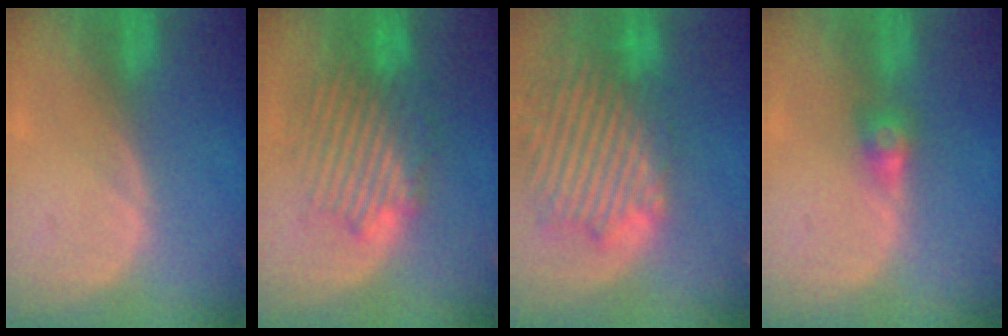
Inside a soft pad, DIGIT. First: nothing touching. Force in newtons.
{"total": 8.9, "press": 8.7, "slide": 1.5}
{"total": 14.6, "press": 12.4, "slide": 7.6}
{"total": 2.7, "press": 2.5, "slide": 1.0}